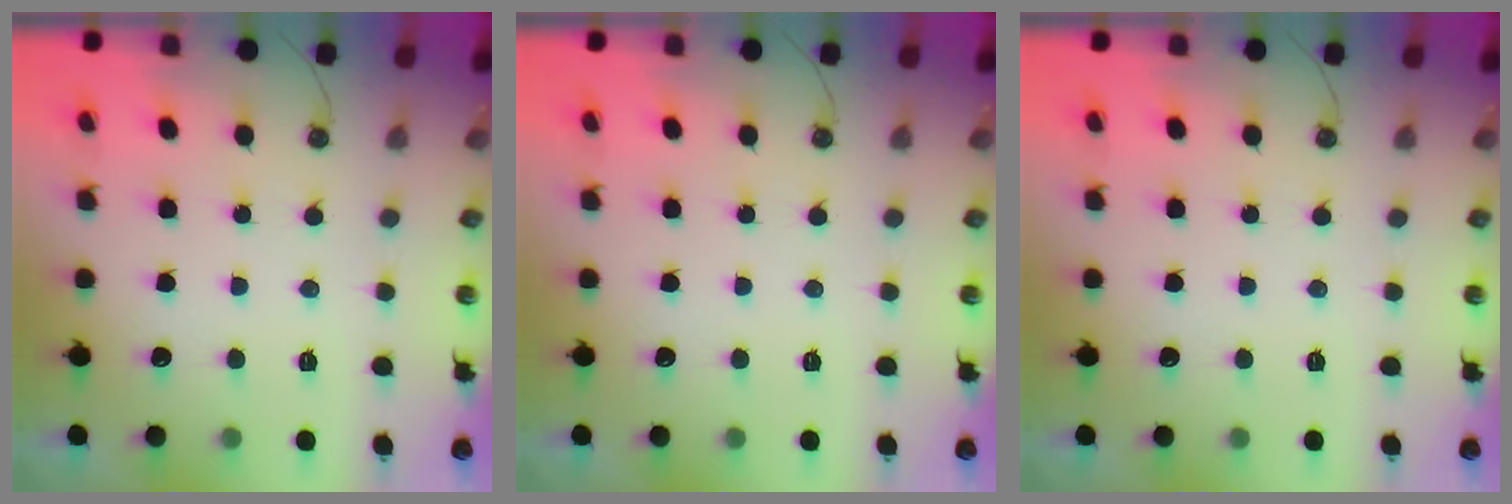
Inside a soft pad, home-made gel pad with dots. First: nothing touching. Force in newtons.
{"total": 0.0}
{"total": 0.0}